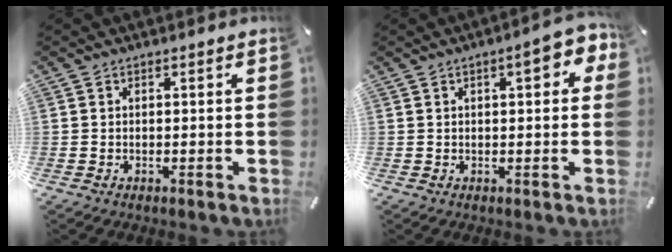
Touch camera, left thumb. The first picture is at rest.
{"total": 7.3, "force": [2.5, 2.8, 6.2], "torque": [-0.078, -0.007, 0.034]}